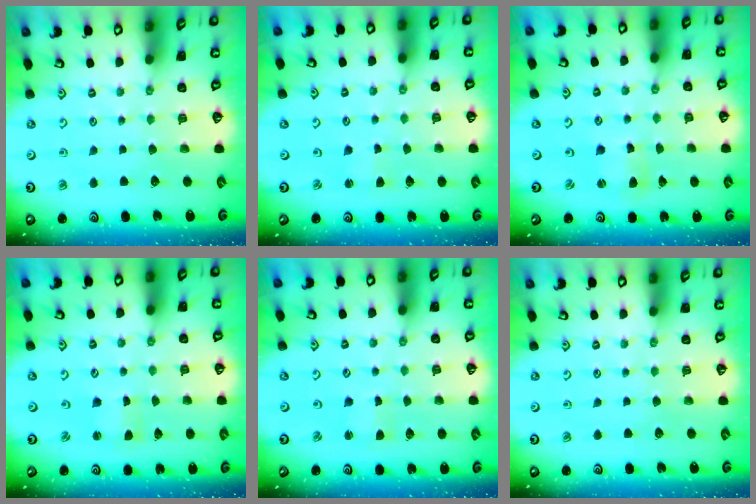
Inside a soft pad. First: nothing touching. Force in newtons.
{"total": 1.6, "press": 1.6, "slide": 0.3}
{"total": 2.5, "press": 2.5, "slide": 0.3}
{"total": 1.5, "press": 1.5, "slide": 0.1}
{"total": 1.3, "press": 1.3, "slide": 0.3}
{"total": 0.0}